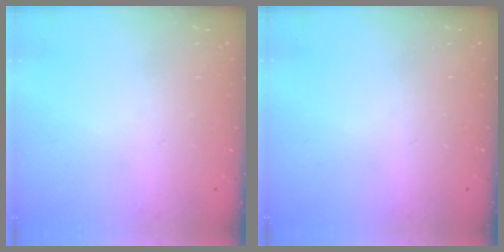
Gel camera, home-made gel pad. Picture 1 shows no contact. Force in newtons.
{"total": 0.0}